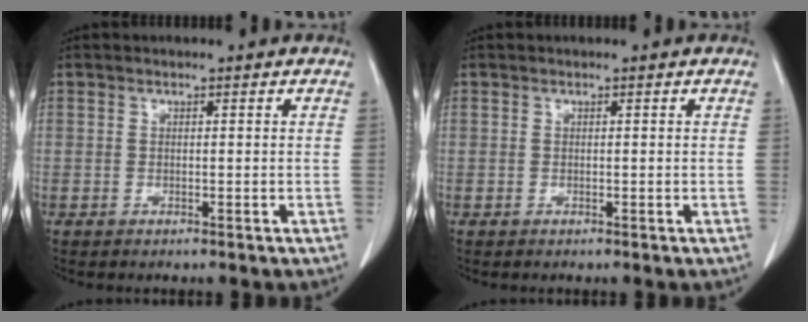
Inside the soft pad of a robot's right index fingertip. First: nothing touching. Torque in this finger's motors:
{"motor_torque": [0.00, 0.00, 0.03, -0.01]}